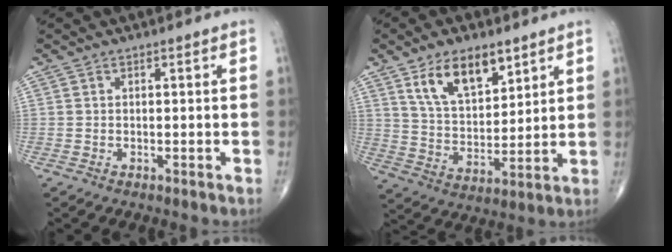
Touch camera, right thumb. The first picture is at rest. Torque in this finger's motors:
{"motor_torque": [-0.28, 0.37, 0.47, 0.34, 0.05]}